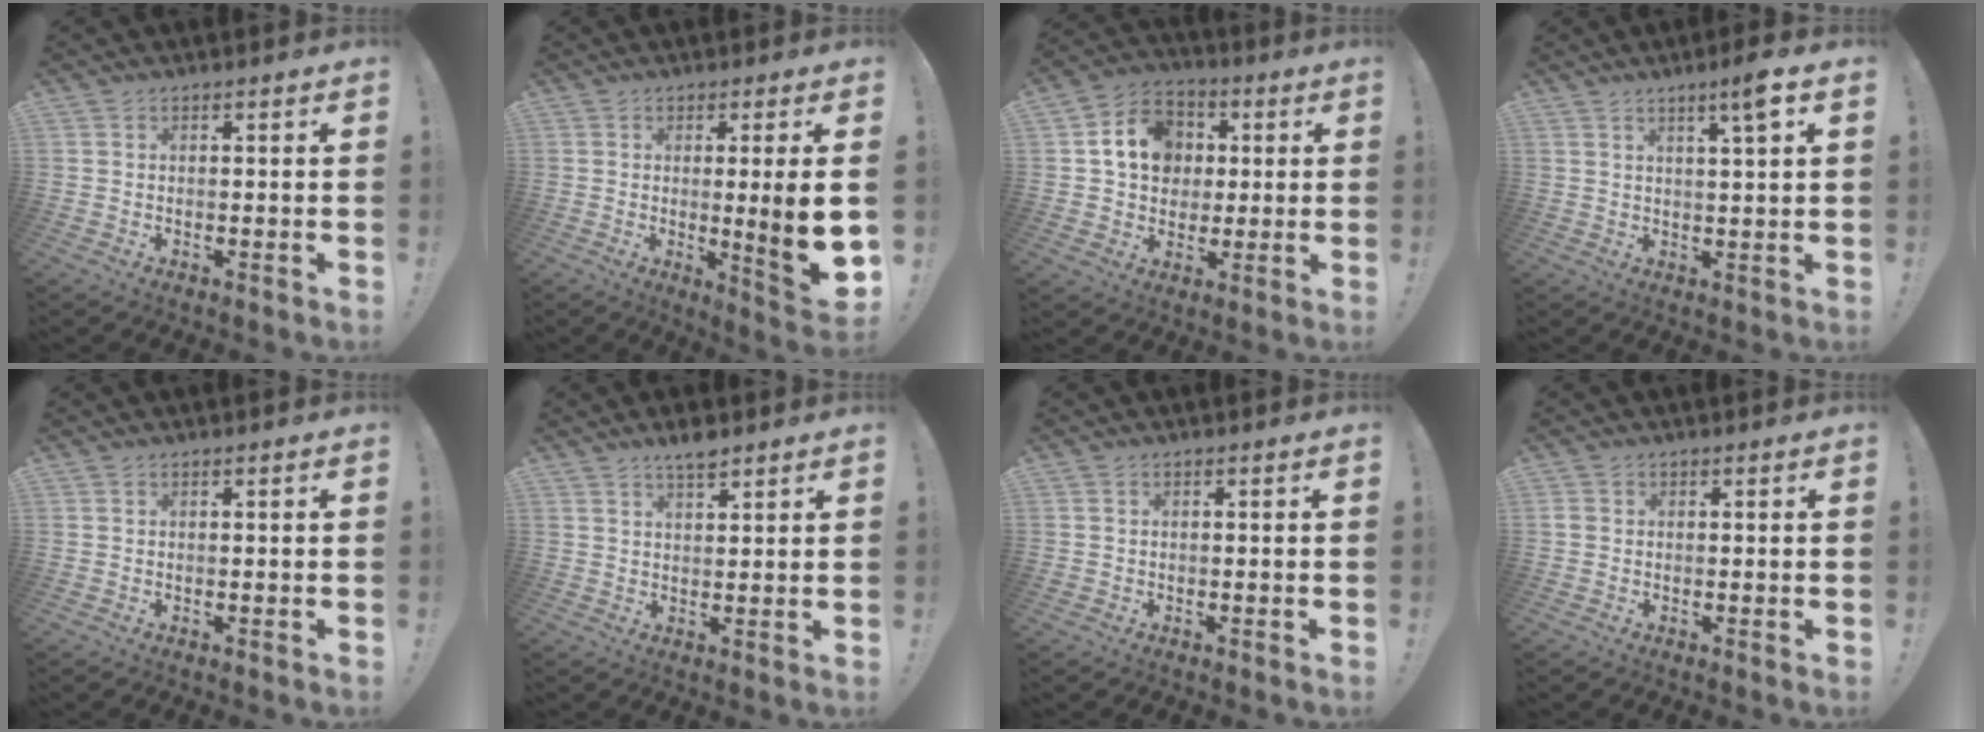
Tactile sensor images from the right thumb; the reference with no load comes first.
{"total": 10.4, "force": [-0.1, 0.1, 10.4], "torque": [-0.144, -0.019, -0.006]}
{"total": 13.6, "force": [2.8, 11.4, 6.8], "torque": [-0.095, 0.004, 0.061]}
{"total": 5.9, "force": [3.4, -0.2, 4.8], "torque": [-0.067, -0.018, 0.047]}
{"total": 0.0}
{"total": 4.2, "force": [3.4, 0.9, 2.3], "torque": [-0.034, -0.020, 0.057]}
{"total": 0.6, "force": [-0.2, 0.5, 0.0], "torque": [0.002, 0.001, -0.004]}
{"total": 1.2, "force": [0.1, 1.0, 0.6], "torque": [-0.009, 0.003, 0.002]}